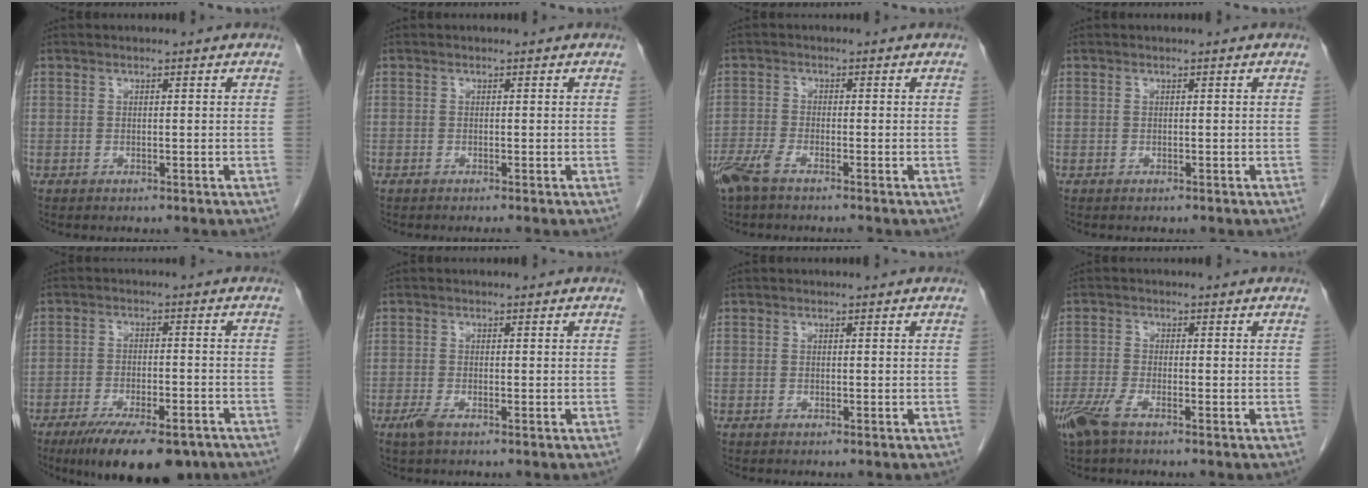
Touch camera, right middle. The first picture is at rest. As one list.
[{"total": 0.6, "force": [-0.5, -0.1, 0.2], "torque": [-0.006, 0.000, -0.011]}, {"total": 4.8, "force": [-3.7, 0.9, 3.0], "torque": [-0.064, -0.009, -0.072]}, {"total": 0.0}, {"total": 13.8, "force": [-10.2, 4.2, 8.3], "torque": [-0.118, -0.013, -0.155]}, {"total": 1.8, "force": [-1.1, 0.5, 1.3], "torque": [-0.032, -0.003, -0.021]}, {"total": 0.0}, {"total": 4.2, "force": [-2.8, 0.9, 3.0], "torque": [-0.071, -0.009, -0.059]}]